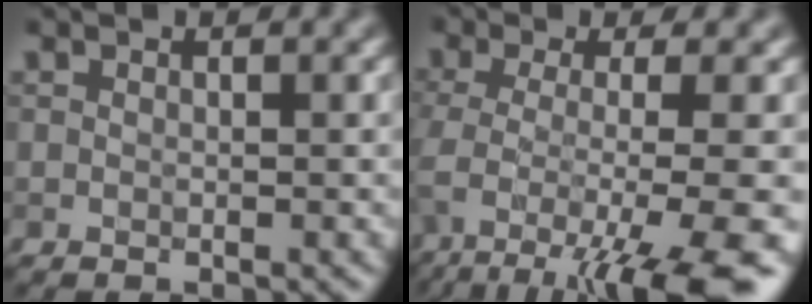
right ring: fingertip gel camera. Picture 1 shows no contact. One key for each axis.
{"total": 8.6, "fx": -4.2, "fy": 2.0, "fz": 7.3, "tx": -0.111, "ty": -0.021, "tz": -0.072}